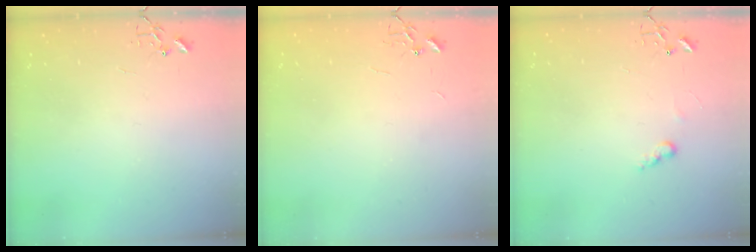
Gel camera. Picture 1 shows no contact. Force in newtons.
{"total": 2.2, "press": 2.2, "slide": 0.3}
{"total": 6.1, "press": 6.1, "slide": 0.3}